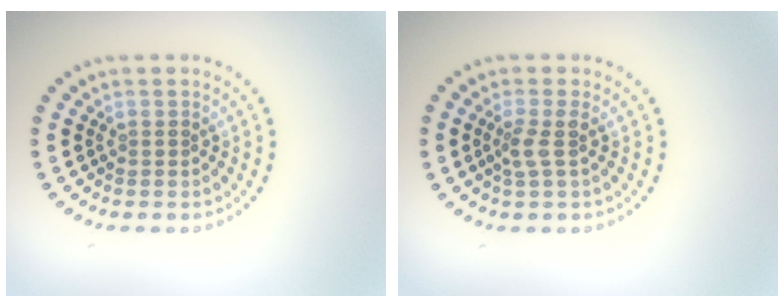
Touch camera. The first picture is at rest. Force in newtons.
{"total": 1.7, "press": 1.4, "slide": 1.1}